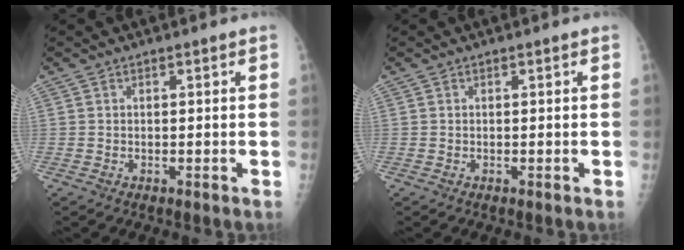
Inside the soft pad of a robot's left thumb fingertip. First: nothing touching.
{"total": 0.0}